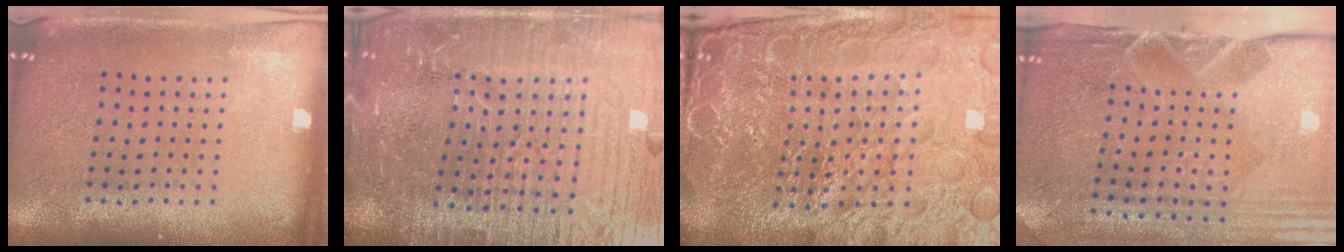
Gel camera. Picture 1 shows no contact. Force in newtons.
{"total": 7.0, "press": 6.1, "slide": 3.5}
{"total": 6.7, "press": 5.9, "slide": 3.1}
{"total": 4.8, "press": 4.1, "slide": 2.5}